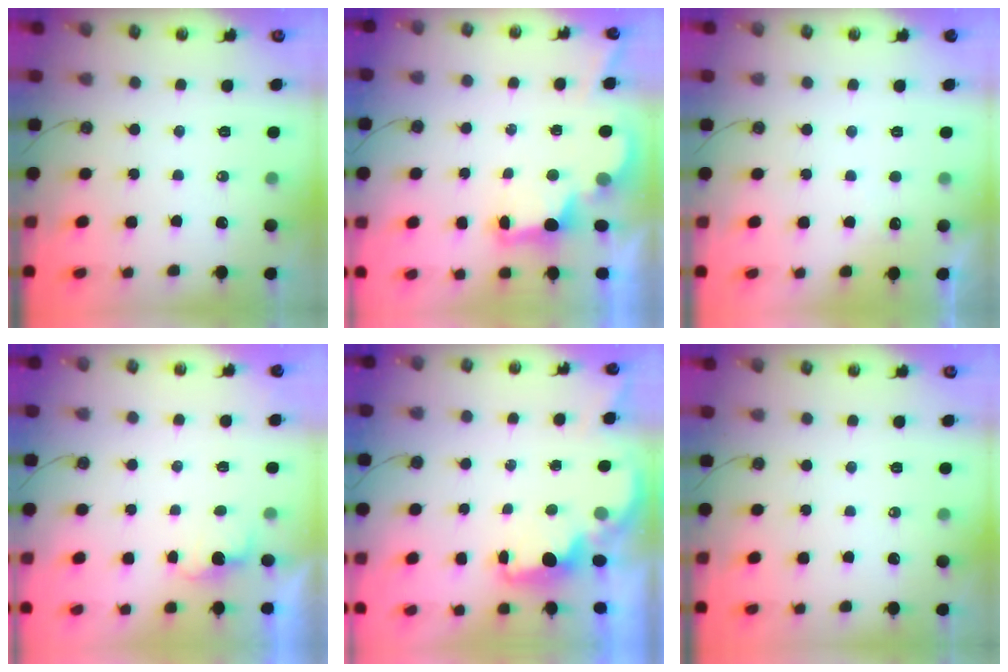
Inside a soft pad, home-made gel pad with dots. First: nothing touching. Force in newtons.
{"total": 2.9, "press": 2.8, "slide": 0.9}
{"total": 2.7, "press": 2.5, "slide": 1.0}
{"total": 1.5, "press": 1.3, "slide": 0.8}
{"total": 1.9, "press": 1.8, "slide": 0.7}
{"total": 0.0}